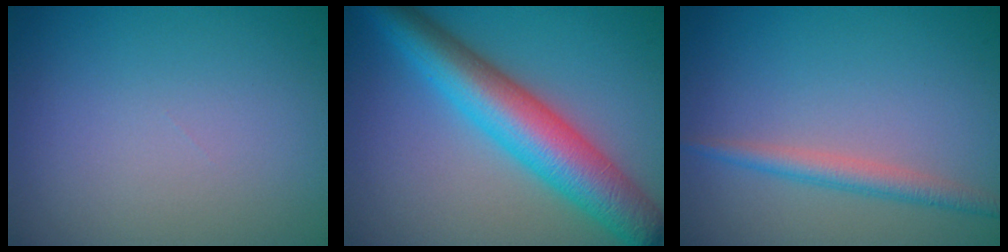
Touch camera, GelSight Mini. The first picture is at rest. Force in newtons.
{"total": 8.4, "press": 8.4, "slide": 0.2}
{"total": 2.2, "press": 2.2, "slide": 0.0}